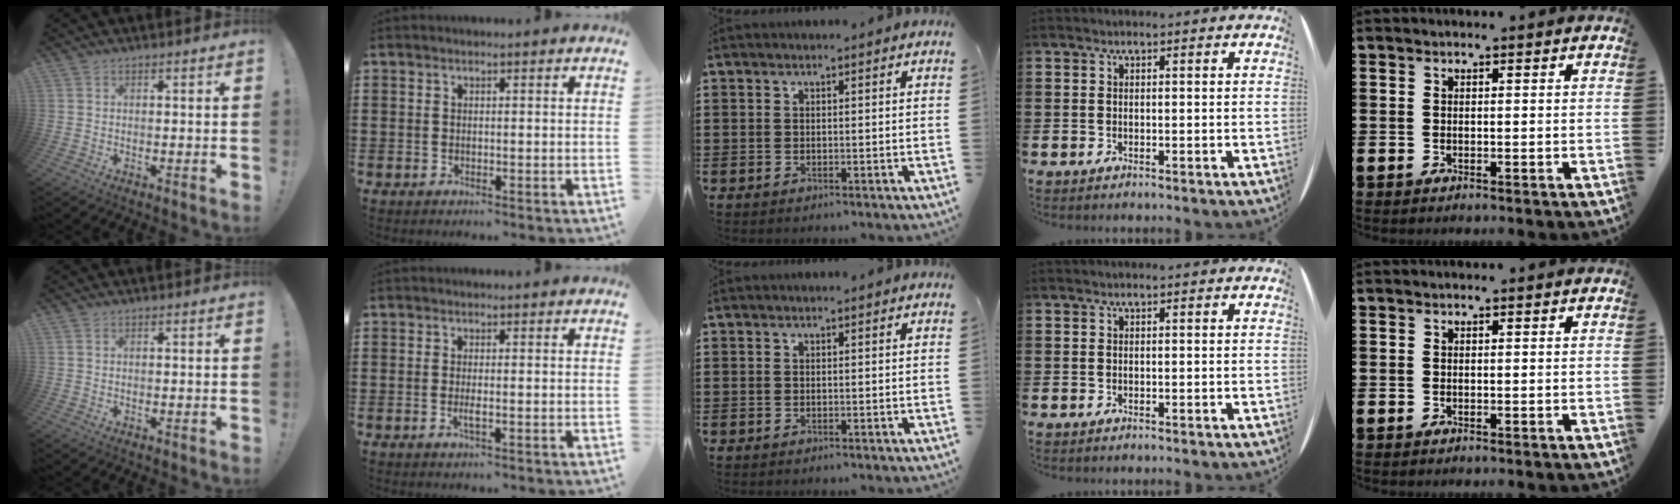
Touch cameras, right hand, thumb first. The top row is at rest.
{"index": {"total": 1.6, "force": [-0.5, -0.1, 1.5], "torque": [-0.036, -0.008, -0.010]}}